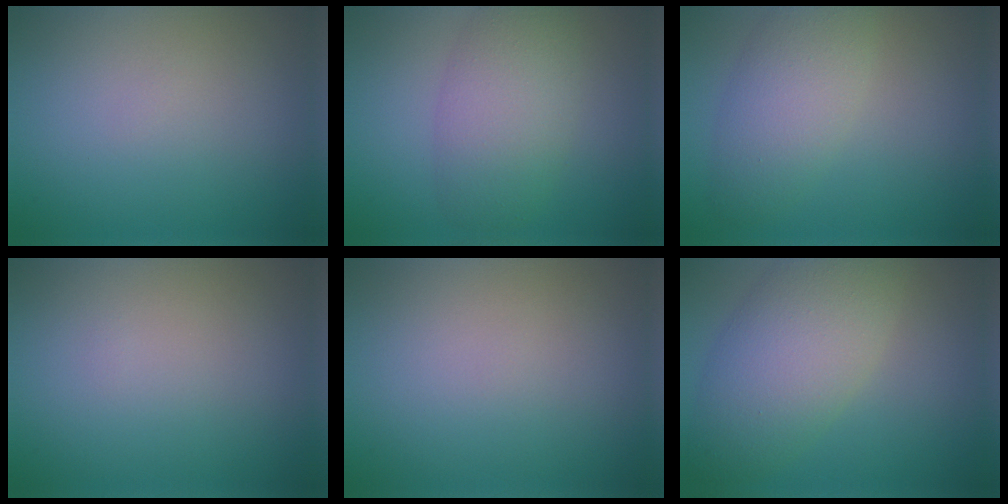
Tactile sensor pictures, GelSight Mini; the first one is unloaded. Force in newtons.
{"total": 5.5, "press": 5.5, "slide": 0.4}
{"total": 4.5, "press": 4.5, "slide": 0.2}
{"total": 0.0}
{"total": 0.0}
{"total": 7.6, "press": 7.6, "slide": 0.3}